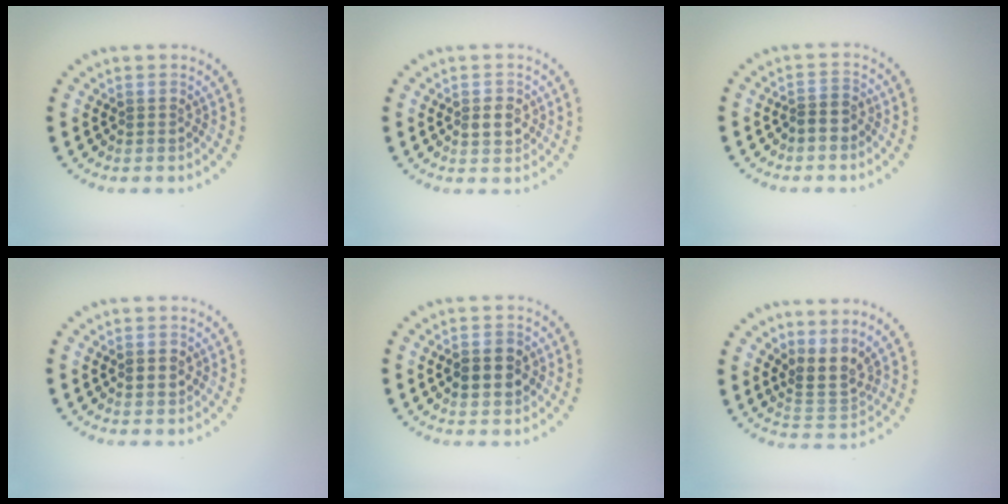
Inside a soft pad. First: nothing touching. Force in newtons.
{"total": 1.9, "press": 1.9, "slide": 0.4}
{"total": 1.6, "press": 1.4, "slide": 0.8}
{"total": 1.7, "press": 1.7, "slide": 0.1}
{"total": 3.2, "press": 3.2, "slide": 0.1}
{"total": 3.0, "press": 2.0, "slide": 2.3}